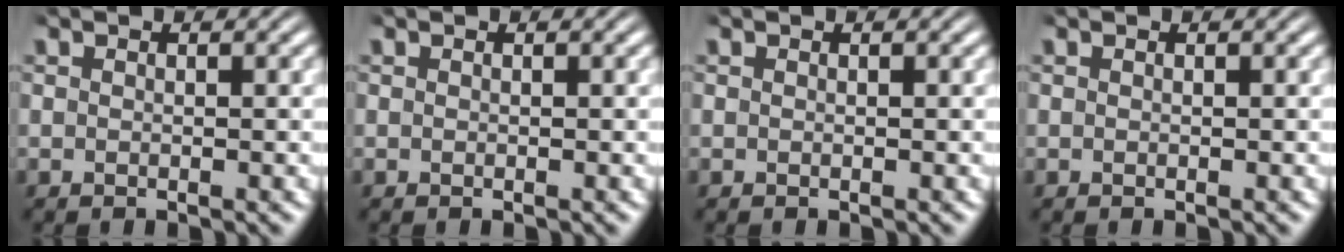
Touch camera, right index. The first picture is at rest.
{"total": 0.0}
{"total": 0.0}
{"total": 0.0}